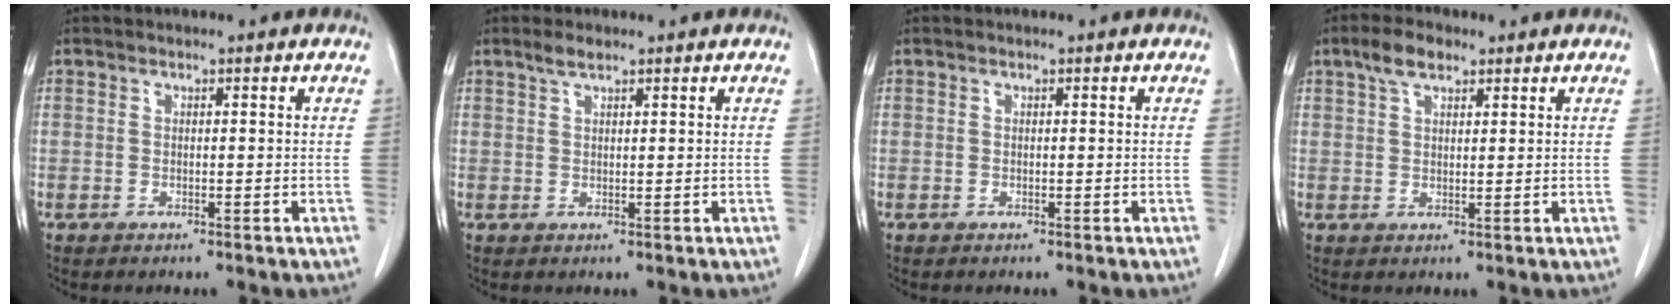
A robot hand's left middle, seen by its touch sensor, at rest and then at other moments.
{"total": 1.7, "force": [1.4, 0.3, 1.0], "torque": [-0.024, 0.003, 0.029]}
{"total": 0.0}
{"total": 4.1, "force": [2.7, 1.7, 2.6], "torque": [-0.057, 0.010, 0.053]}